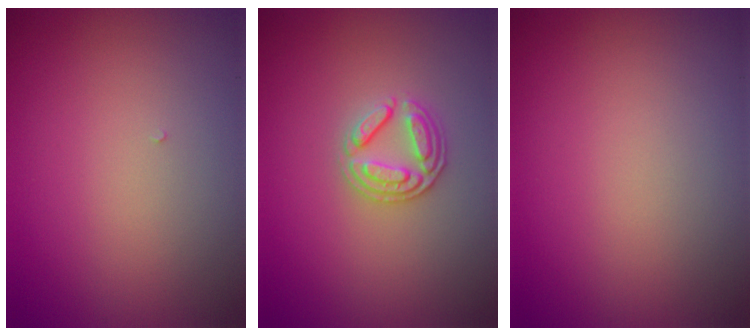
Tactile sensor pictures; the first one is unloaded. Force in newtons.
{"total": 2.6, "press": 2.5, "slide": 0.7}
{"total": 0.0}